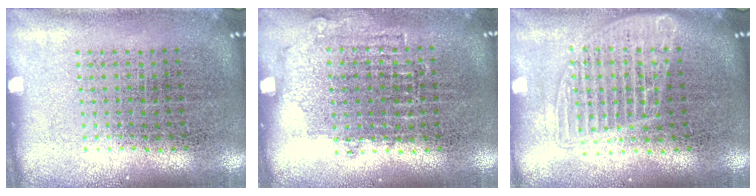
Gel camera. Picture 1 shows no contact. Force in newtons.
{"total": 0.9, "press": 0.8, "slide": 0.4}
{"total": 1.5, "press": 1.3, "slide": 0.7}